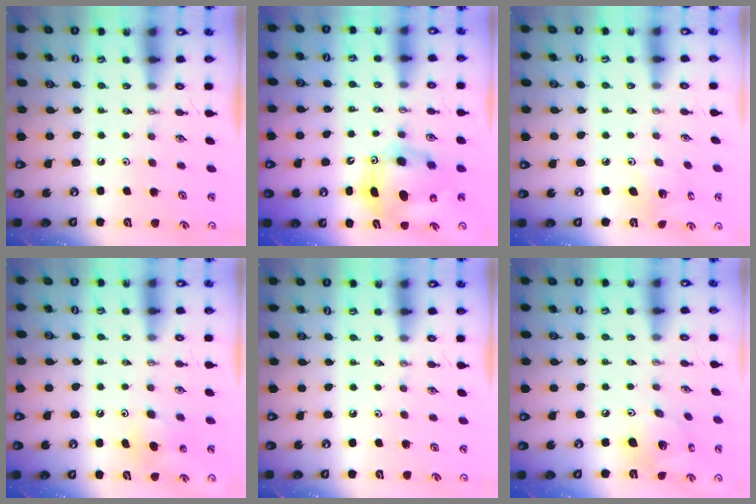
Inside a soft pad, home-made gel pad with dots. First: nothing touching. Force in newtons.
{"total": 10.4, "press": 10.2, "slide": 2.2}
{"total": 4.0, "press": 4.0, "slide": 0.3}
{"total": 5.9, "press": 5.9, "slide": 0.6}
{"total": 0.0}
{"total": 13.1, "press": 12.8, "slide": 2.4}